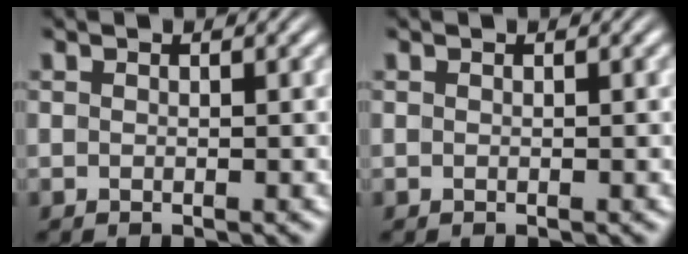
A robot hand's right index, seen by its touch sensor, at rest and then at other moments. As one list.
[{"total": 0.0}]